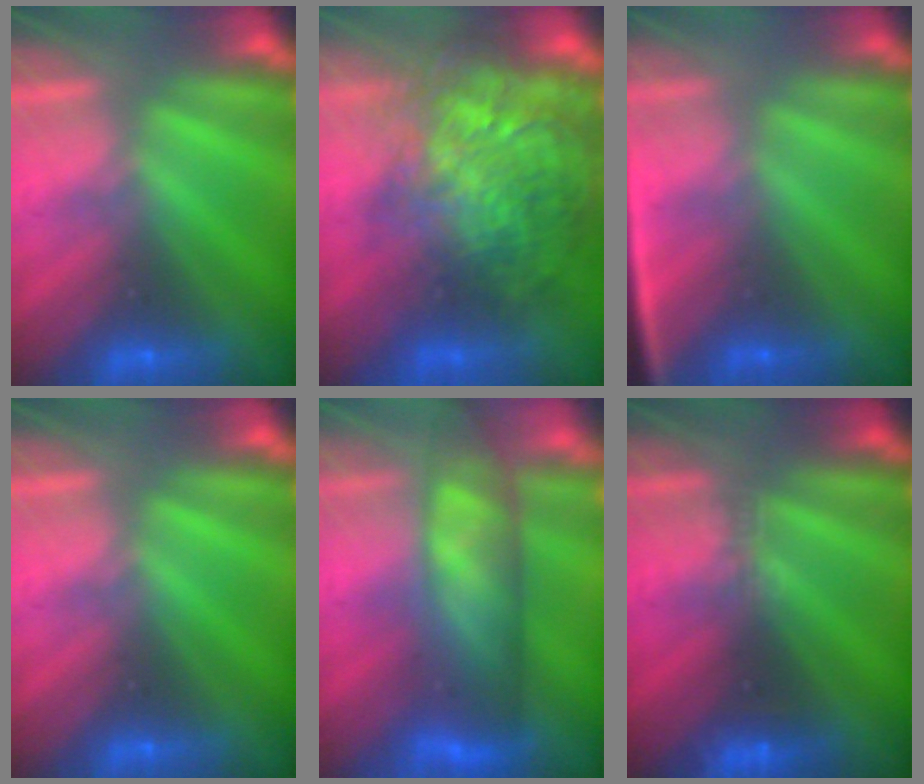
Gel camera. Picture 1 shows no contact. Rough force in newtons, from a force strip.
{"total": 10.1}
{"total": 2.5}
{"total": 0.0}
{"total": 9.1}
{"total": 2.9}